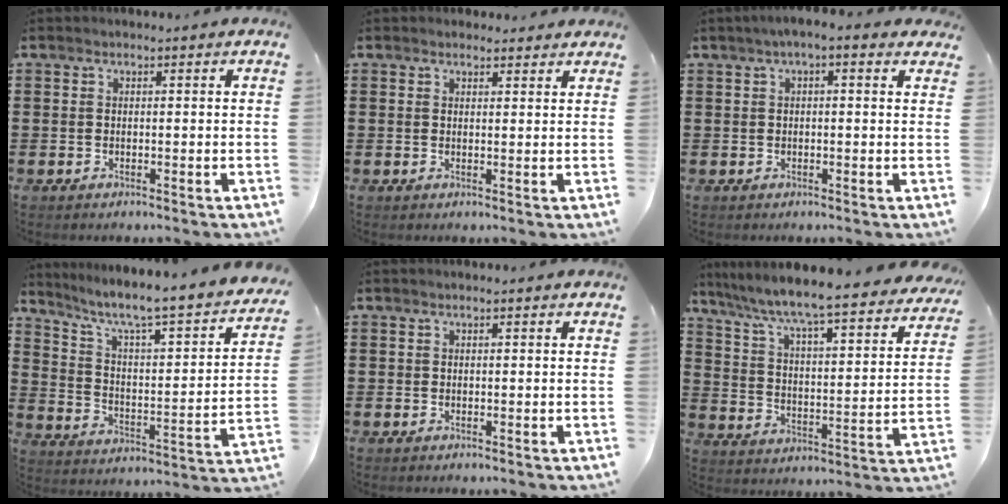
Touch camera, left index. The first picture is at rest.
{"total": 1.7, "force": [1.6, 0.5, 0.1], "torque": [-0.005, 0.005, 0.031]}
{"total": 2.1, "force": [0.7, 0.6, 1.9], "torque": [-0.038, 0.005, 0.010]}
{"total": 5.6, "force": [4.3, 0.5, 3.6], "torque": [-0.093, -0.045, 0.062]}
{"total": 0.0}
{"total": 6.0, "force": [5.5, -0.5, 2.5], "torque": [-0.077, -0.056, 0.082]}